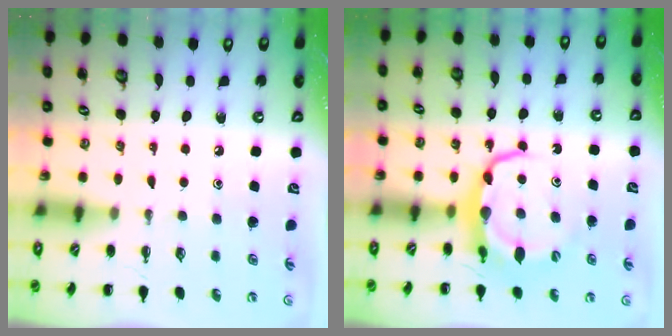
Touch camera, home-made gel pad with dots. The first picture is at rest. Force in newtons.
{"total": 7.4, "press": 7.3, "slide": 0.9}